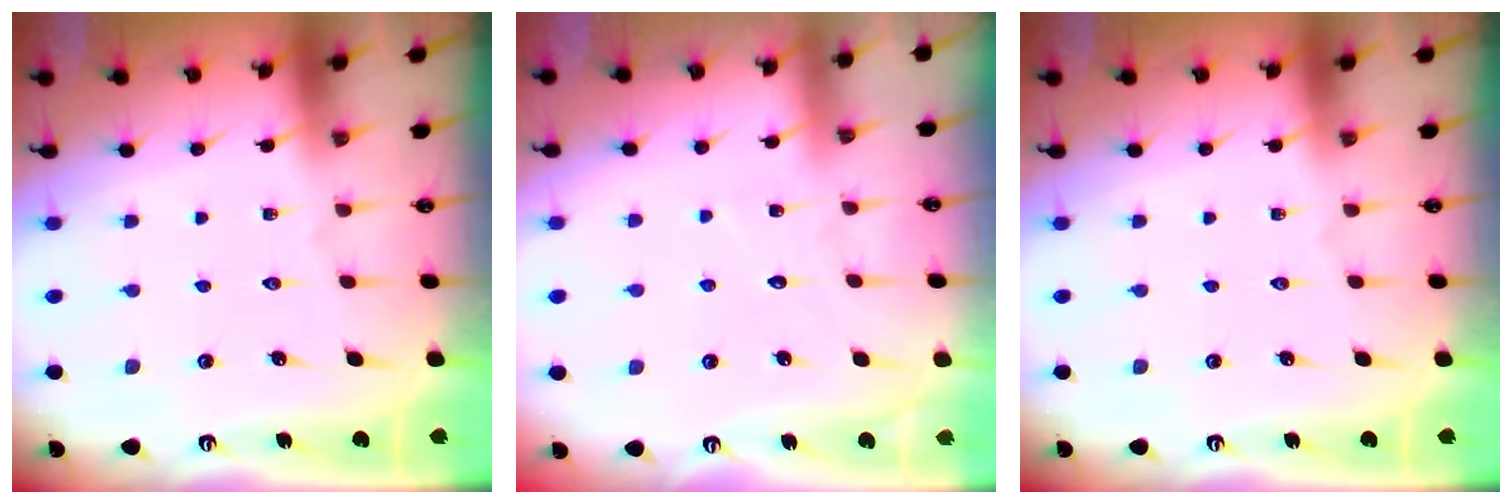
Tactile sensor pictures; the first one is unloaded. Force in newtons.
{"total": 4.0, "press": 4.0, "slide": 0.4}
{"total": 0.0}